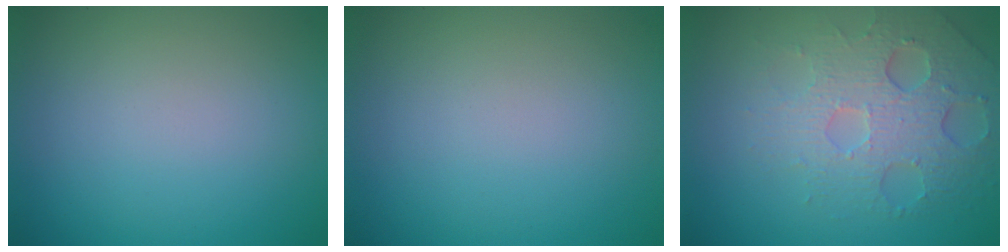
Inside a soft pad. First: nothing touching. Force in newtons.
{"total": 0.0}
{"total": 4.7, "press": 4.0, "slide": 2.5}